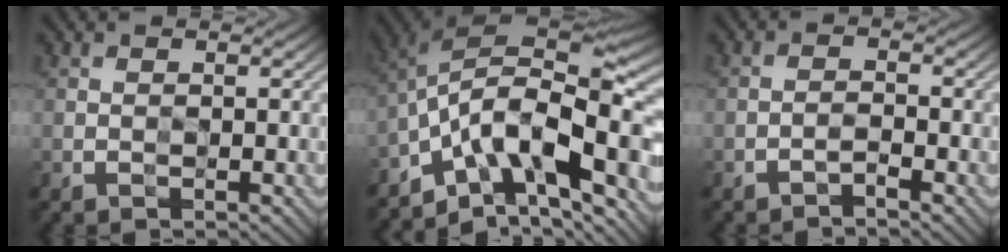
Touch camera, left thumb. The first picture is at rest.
{"total": 15.0, "force": [-6.2, 7.4, 11.5], "torque": [-0.218, 0.010, -0.120]}
{"total": 1.3, "force": [-1.3, 0.1, 0.2], "torque": [0.000, 0.003, -0.031]}